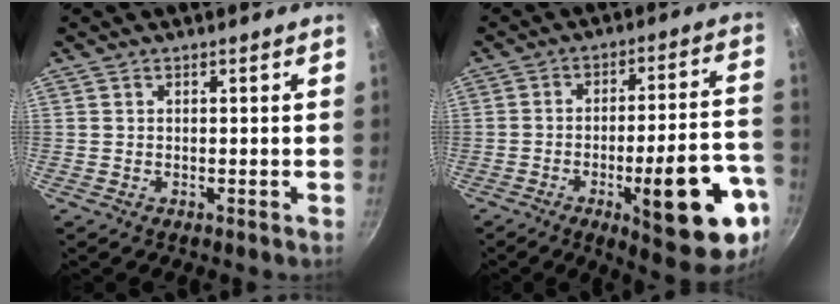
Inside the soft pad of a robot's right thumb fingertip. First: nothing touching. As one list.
[{"total": 21.4, "force": [-8.3, 6.2, 18.7], "torque": [-0.220, 0.033, -0.107]}]